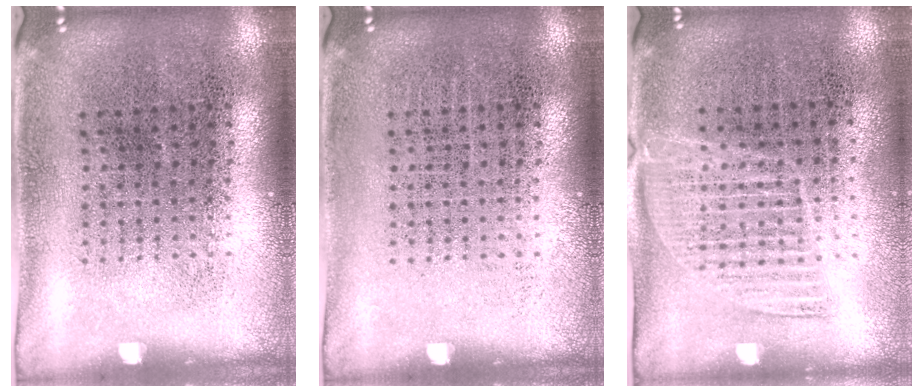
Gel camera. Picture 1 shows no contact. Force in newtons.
{"total": 0.0}
{"total": 1.3, "press": 1.2, "slide": 0.6}